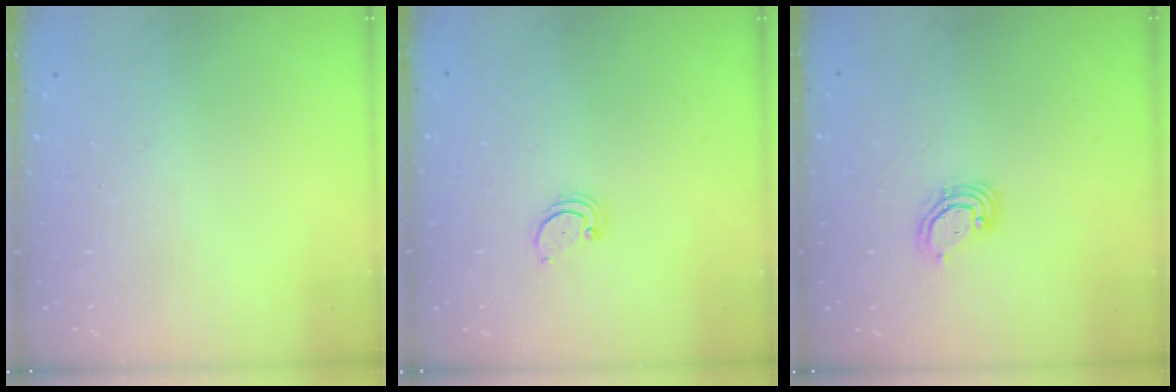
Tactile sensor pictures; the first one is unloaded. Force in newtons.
{"total": 2.2, "press": 2.2, "slide": 0.2}
{"total": 4.1, "press": 4.1, "slide": 0.3}